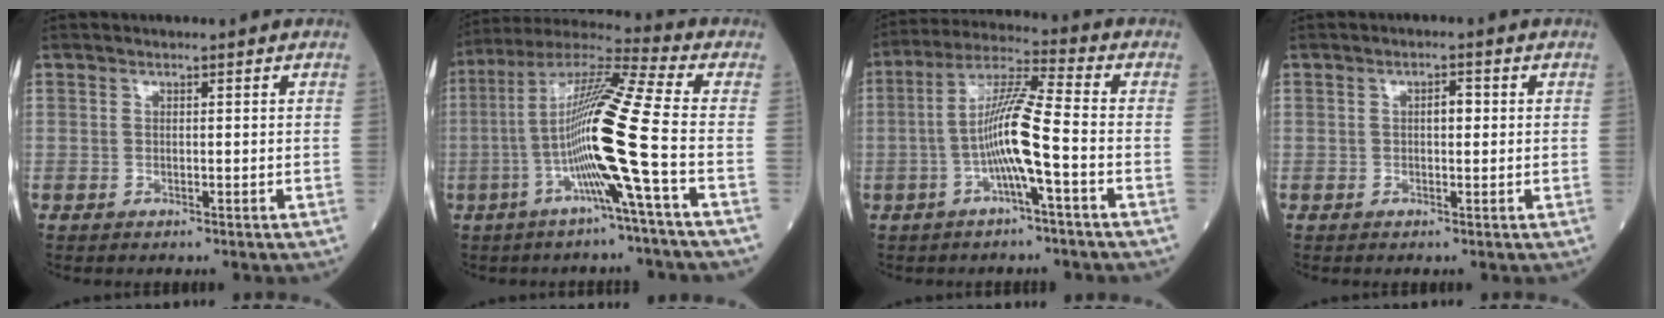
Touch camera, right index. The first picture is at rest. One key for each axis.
{"total": 15.4, "fx": -3.7, "fy": -2.0, "fz": 14.9, "tx": -0.281, "ty": 0.006, "tz": -0.082}
{"total": 9.7, "fx": -2.4, "fy": -0.1, "fz": 9.4, "tx": -0.181, "ty": 0.014, "tz": -0.051}
{"total": 2.1, "fx": 0.3, "fy": 0.8, "fz": 1.9, "tx": -0.032, "ty": 0.004, "tz": 0.004}